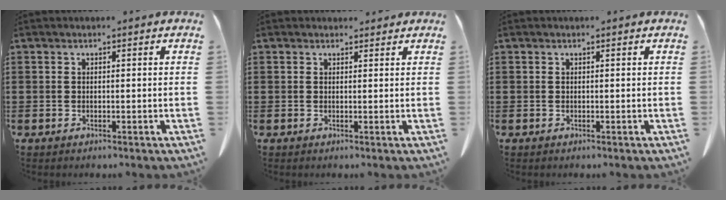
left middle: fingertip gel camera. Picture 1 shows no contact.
{"total": 0.9, "force": [0.8, 0.3, 0.1], "torque": [0.003, 0.000, 0.015]}
{"total": 0.0}